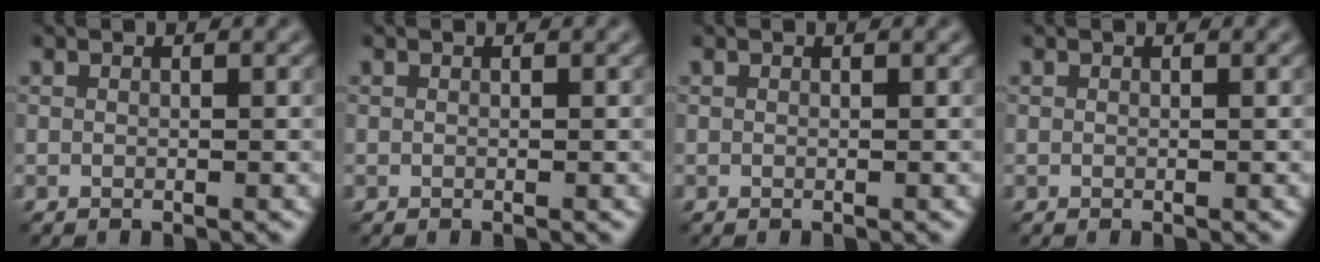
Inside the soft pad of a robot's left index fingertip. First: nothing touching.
{"total": 0.0}
{"total": 0.0}
{"total": 0.0}